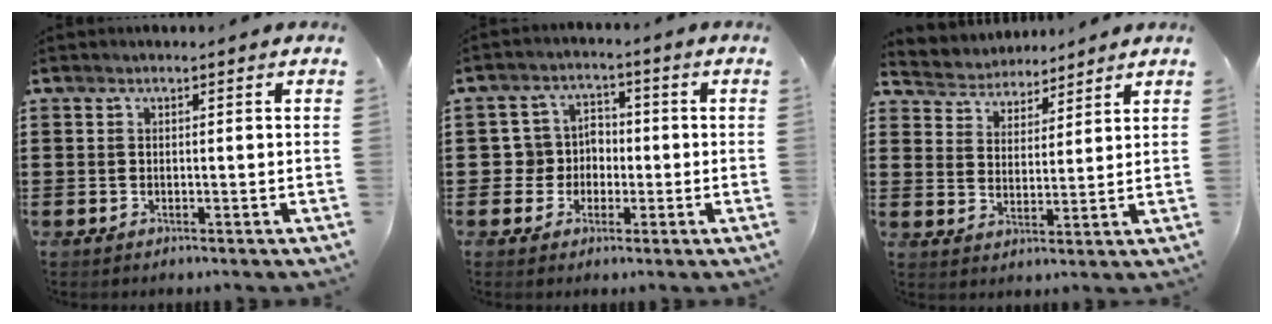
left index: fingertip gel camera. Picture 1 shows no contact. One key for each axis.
{"total": 4.8, "fx": -0.9, "fy": 4.5, "fz": 1.2, "tx": -0.049, "ty": 0.009, "tz": -0.023}
{"total": 3.9, "fx": 3.7, "fy": 1.1, "fz": -0.6, "tx": -0.010, "ty": -0.019, "tz": 0.064}